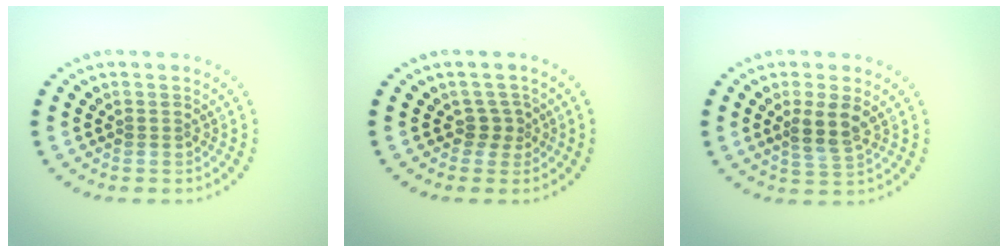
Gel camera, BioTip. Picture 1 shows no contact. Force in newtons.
{"total": 1.7, "press": 1.2, "slide": 1.2}
{"total": 2.6, "press": 2.3, "slide": 1.3}